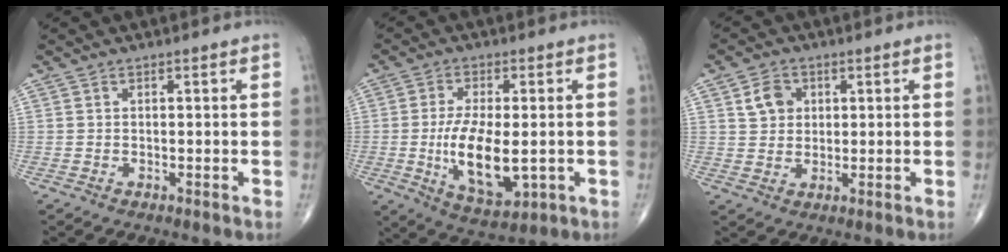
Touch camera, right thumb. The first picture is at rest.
{"total": 12.7, "force": [-1.8, 5.8, 11.2], "torque": [-0.194, -0.015, -0.019]}
{"total": 4.9, "force": [1.6, 4.0, 2.3], "torque": [-0.020, -0.004, 0.027]}